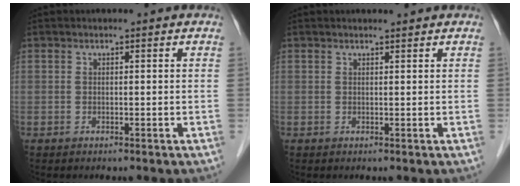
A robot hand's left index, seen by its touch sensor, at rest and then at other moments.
{"total": 1.1, "force": [1.1, 0.0, 0.3], "torque": [-0.006, 0.005, 0.020]}